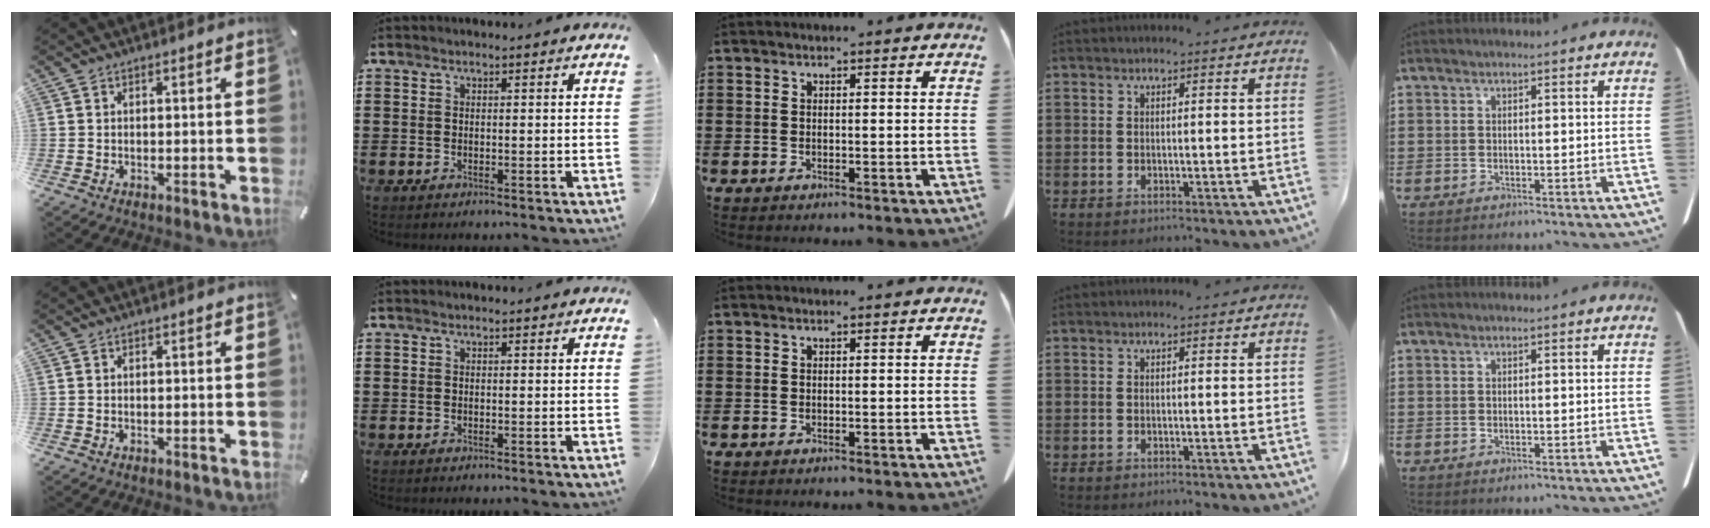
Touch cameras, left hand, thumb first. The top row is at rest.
{}